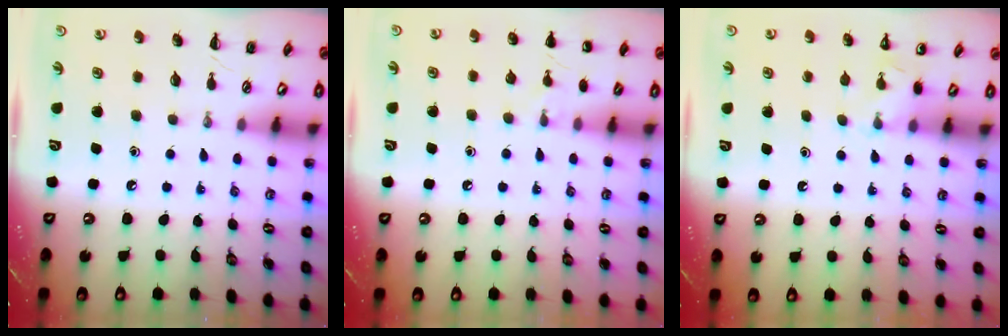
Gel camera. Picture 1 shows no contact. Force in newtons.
{"total": 5.2, "press": 4.9, "slide": 1.6}
{"total": 5.0, "press": 4.7, "slide": 1.6}